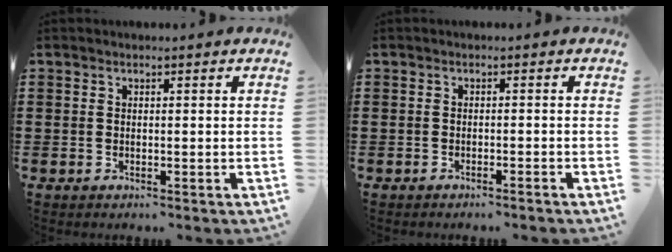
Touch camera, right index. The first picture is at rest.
{"total": 0.9, "force": [-0.8, -0.2, 0.3], "torque": [-0.006, 0.000, -0.016]}